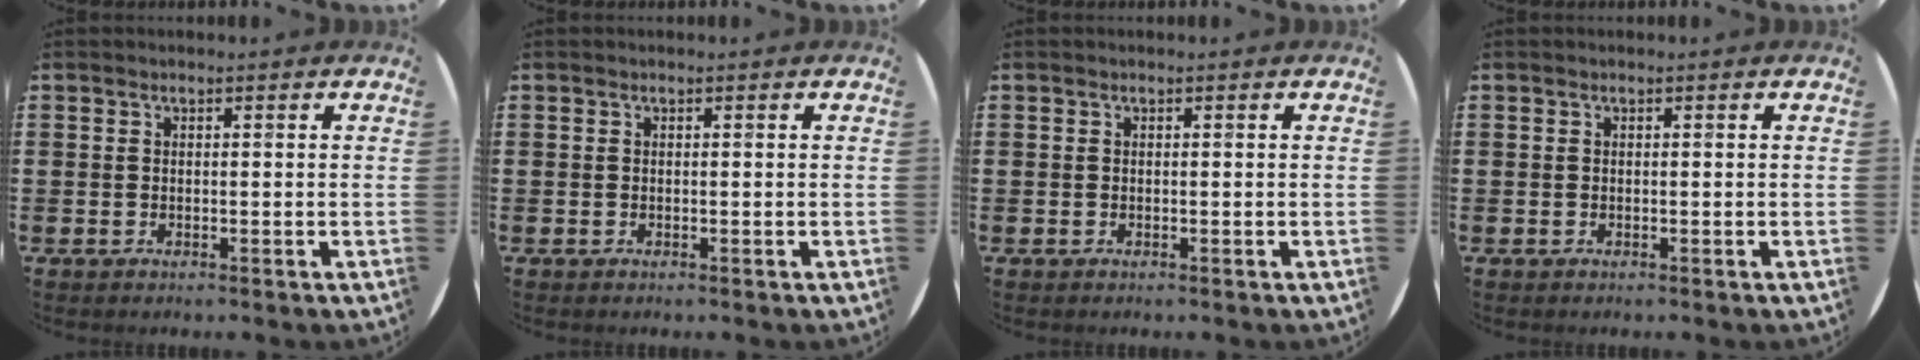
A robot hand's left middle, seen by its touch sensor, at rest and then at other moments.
{"total": 0.0}
{"total": 0.0}
{"total": 0.0}